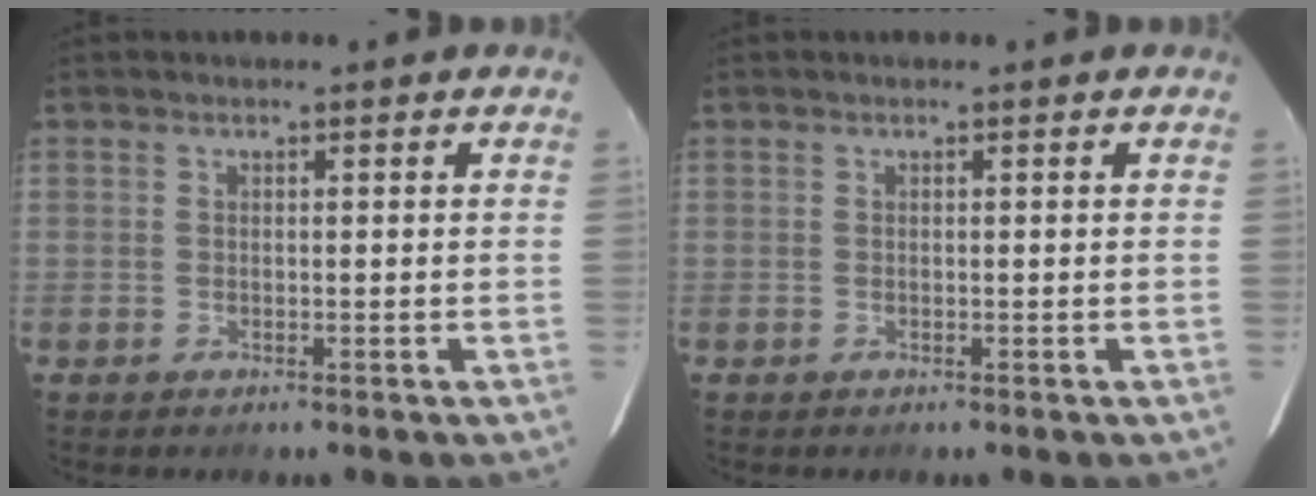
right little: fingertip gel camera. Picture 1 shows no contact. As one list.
[{"total": 0.0}]